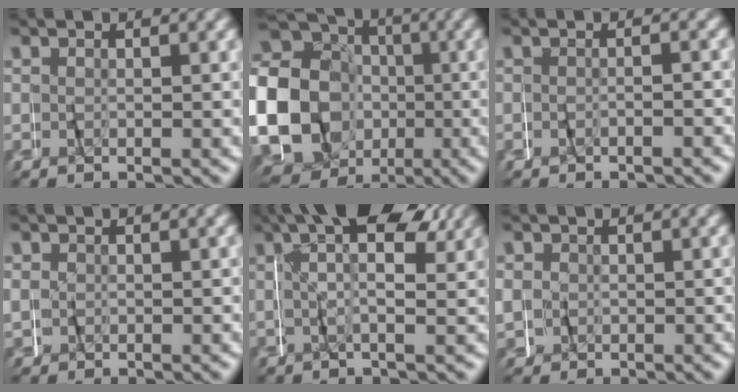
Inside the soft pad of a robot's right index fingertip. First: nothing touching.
{"total": 18.8, "force": [-3.4, 17.0, 7.2], "torque": [-0.200, -0.056, -0.060]}
{"total": 1.1, "force": [-1.1, -0.2, 0.3], "torque": [-0.011, 0.008, -0.023]}
{"total": 1.3, "force": [0.3, 1.3, 0.0], "torque": [-0.003, 0.004, 0.003]}
{"total": 7.3, "force": [3.8, 2.1, 5.8], "torque": [-0.085, 0.024, 0.044]}
{"total": 2.2, "force": [0.3, 2.1, 0.2], "torque": [-0.013, 0.001, 0.004]}